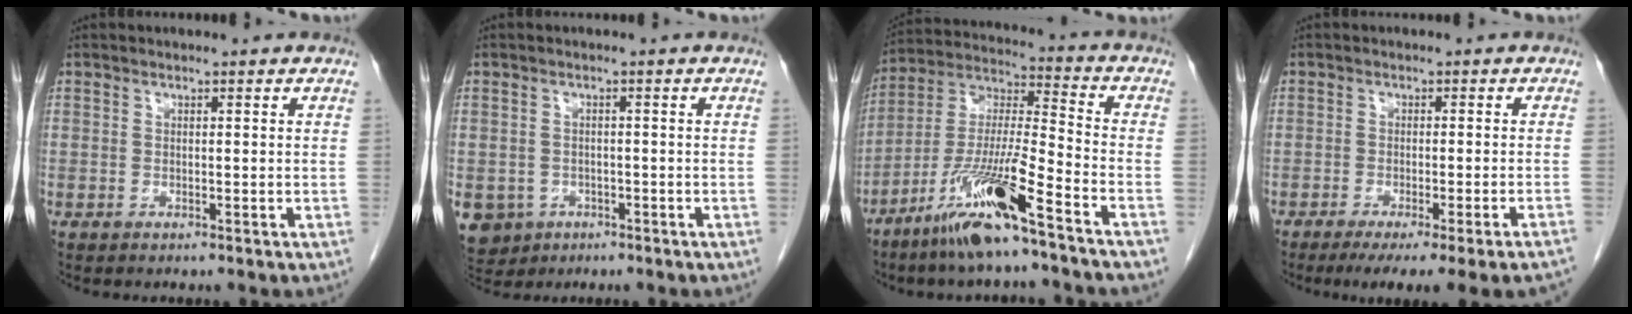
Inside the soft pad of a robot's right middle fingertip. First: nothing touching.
{"total": 7.7, "force": [-3.6, 6.4, 1.9], "torque": [-0.056, 0.003, -0.050]}
{"total": 14.6, "force": [-9.1, 0.1, 11.5], "torque": [-0.236, -0.021, -0.174]}
{"total": 13.1, "force": [-10.7, -0.7, 7.6], "torque": [-0.065, -0.027, -0.140]}